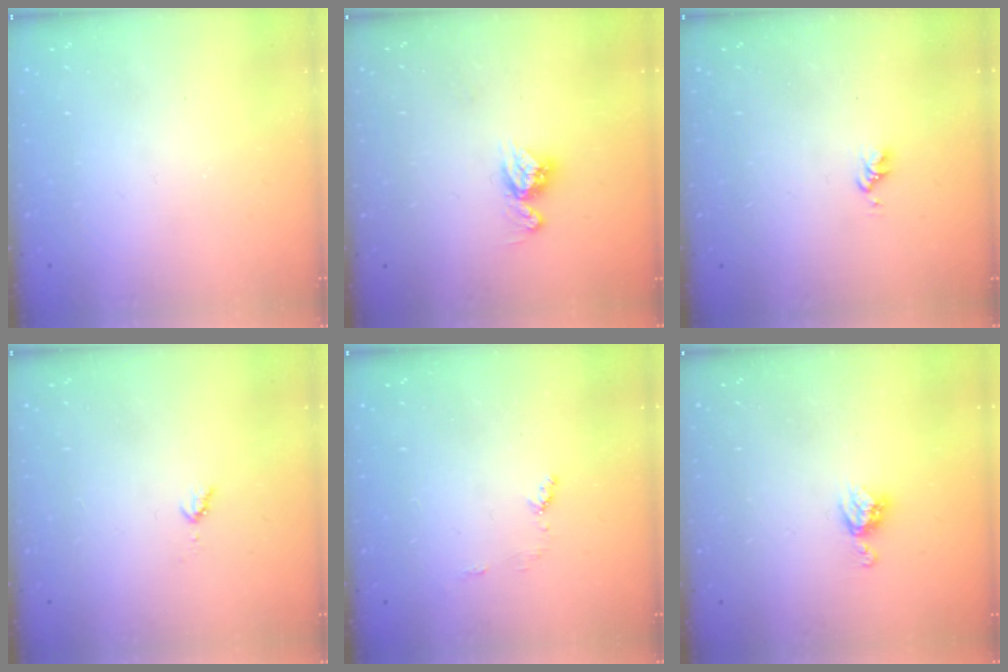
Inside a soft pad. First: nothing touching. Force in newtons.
{"total": 8.4, "press": 8.4, "slide": 0.7}
{"total": 2.6, "press": 2.6, "slide": 0.4}
{"total": 2.8, "press": 2.8, "slide": 0.4}
{"total": 4.3, "press": 4.2, "slide": 0.5}
{"total": 5.7, "press": 5.7, "slide": 0.5}